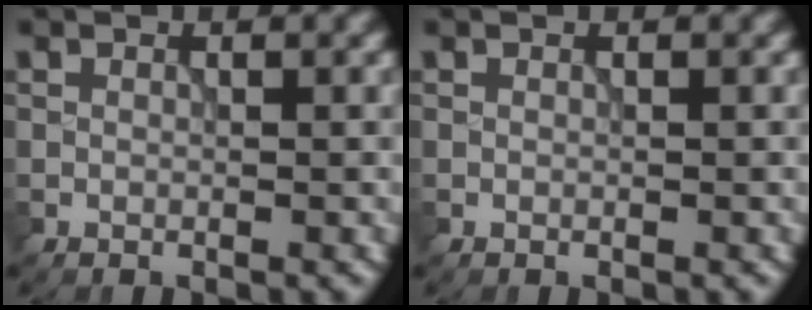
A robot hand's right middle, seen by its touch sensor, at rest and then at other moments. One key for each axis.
{"total": 0.0}